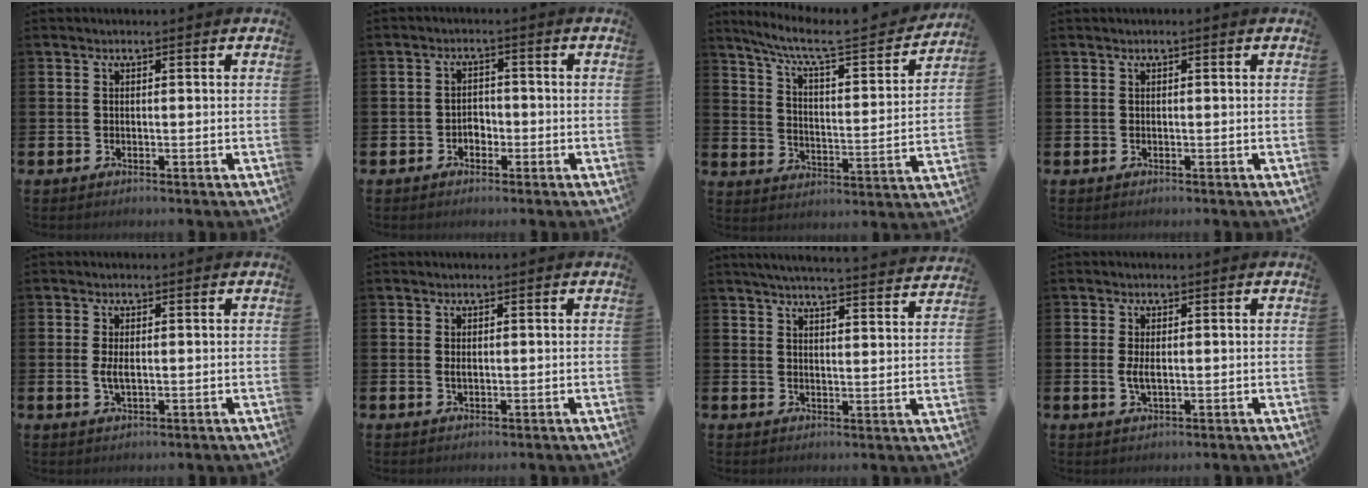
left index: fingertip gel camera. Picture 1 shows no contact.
{"total": 2.1, "force": [-1.1, 1.5, 0.8], "torque": [-0.014, 0.003, -0.027]}
{"total": 7.9, "force": [6.8, 1.1, 3.9], "torque": [-0.091, -0.050, 0.108]}
{"total": 0.0}
{"total": 2.1, "force": [0.1, 0.9, 1.9], "torque": [-0.026, -0.002, -0.002]}
{"total": 0.7, "force": [0.1, 0.3, 0.6], "torque": [-0.010, 0.003, 0.000]}
{"total": 5.0, "force": [4.9, -0.3, 0.9], "torque": [-0.023, -0.036, 0.083]}
{"total": 2.0, "force": [0.1, 0.8, 1.8], "torque": [-0.025, -0.002, -0.003]}